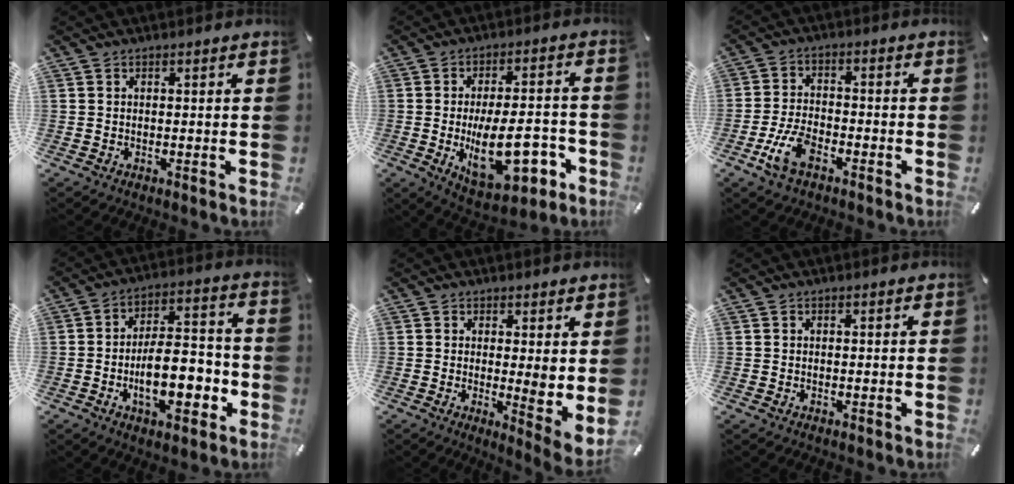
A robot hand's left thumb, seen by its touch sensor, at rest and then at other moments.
{"total": 17.8, "force": [-4.2, 8.8, 14.9], "torque": [-0.218, 0.000, -0.056]}
{"total": 8.1, "force": [-4.0, 4.3, 5.6], "torque": [-0.131, 0.008, -0.078]}
{"total": 14.5, "force": [-4.4, 7.6, 11.5], "torque": [-0.170, 0.009, -0.077]}
{"total": 4.9, "force": [1.3, 1.1, 4.5], "torque": [-0.053, -0.039, 0.022]}
{"total": 0.0}